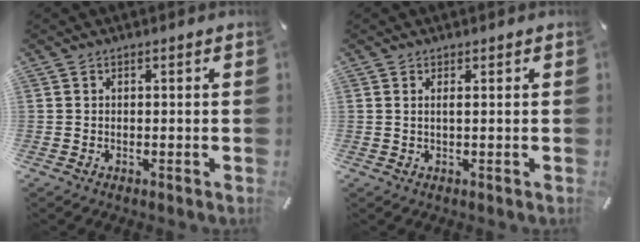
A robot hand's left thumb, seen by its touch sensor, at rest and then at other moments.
{"total": 1.2, "force": [0.3, 0.2, 1.1], "torque": [-0.024, -0.001, 0.005]}